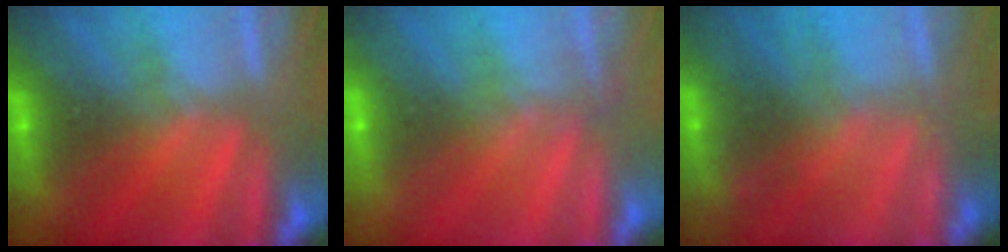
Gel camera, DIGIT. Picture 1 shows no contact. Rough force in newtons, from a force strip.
{"total": 2.2}
{"total": 2.2}